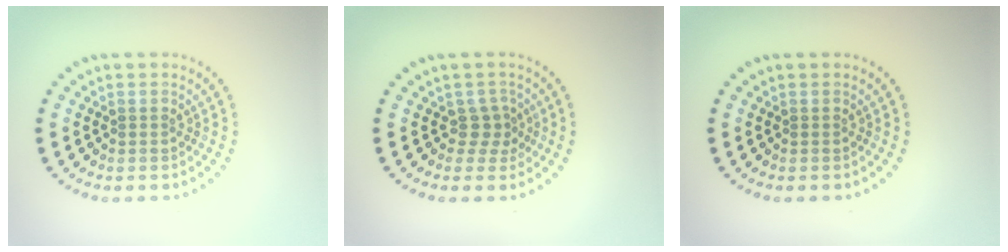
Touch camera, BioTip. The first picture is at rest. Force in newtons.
{"total": 1.9, "press": 1.2, "slide": 1.5}
{"total": 0.0}